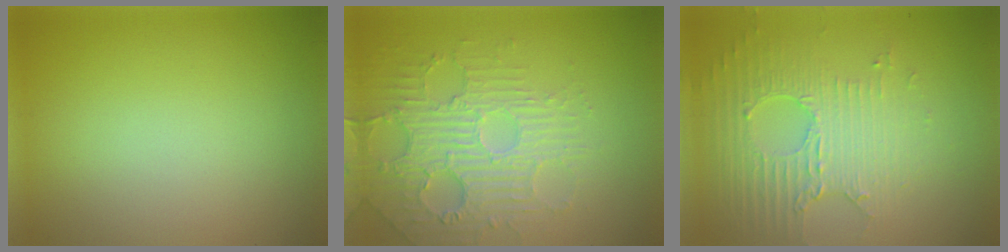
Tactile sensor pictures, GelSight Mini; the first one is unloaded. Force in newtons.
{"total": 4.1, "press": 3.8, "slide": 1.7}
{"total": 5.4, "press": 3.5, "slide": 4.1}